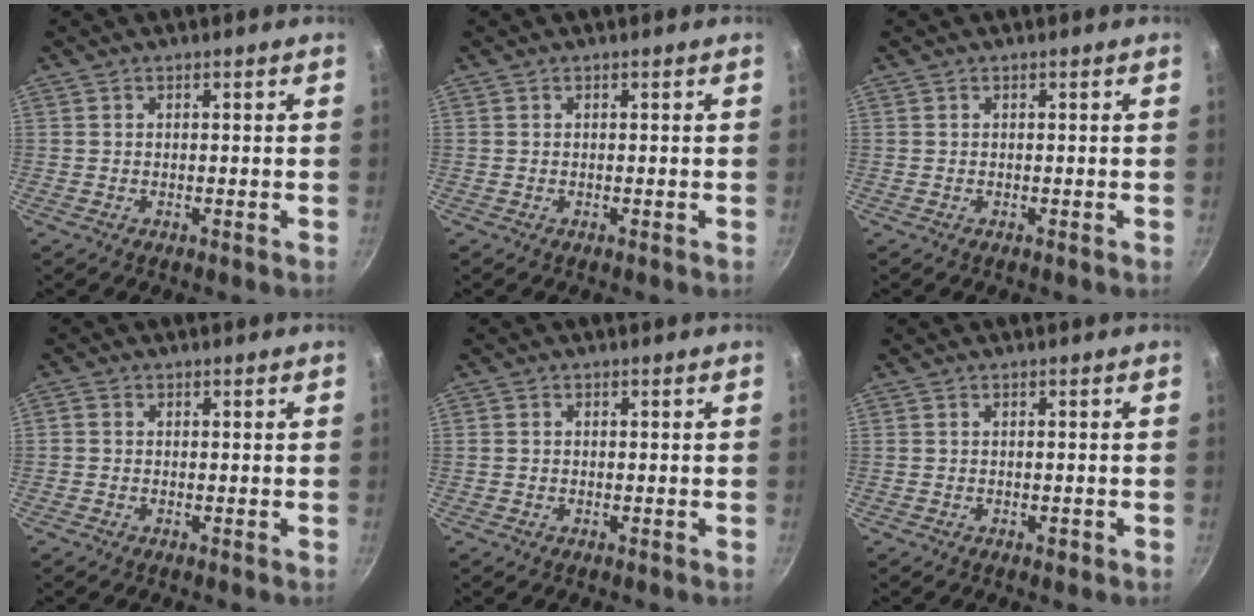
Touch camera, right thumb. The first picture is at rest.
{"total": 0.0}
{"total": 0.0}
{"total": 1.3, "force": [-0.8, 0.8, 0.6], "torque": [-0.016, 0.005, -0.022]}
{"total": 0.8, "force": [-0.1, 0.7, 0.3], "torque": [-0.006, 0.002, -0.003]}
{"total": 0.8, "force": [-0.4, 0.5, 0.5], "torque": [-0.009, 0.003, -0.003]}